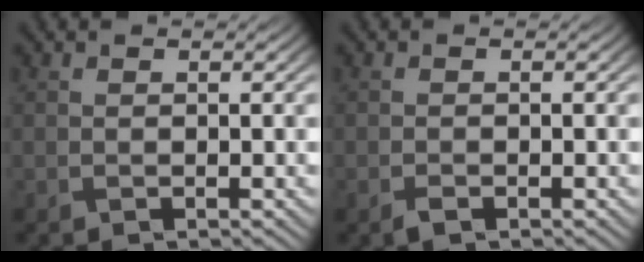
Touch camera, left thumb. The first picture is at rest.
{"total": 1.1, "force": [-0.7, 0.5, 0.6], "torque": [-0.013, -0.001, -0.013]}